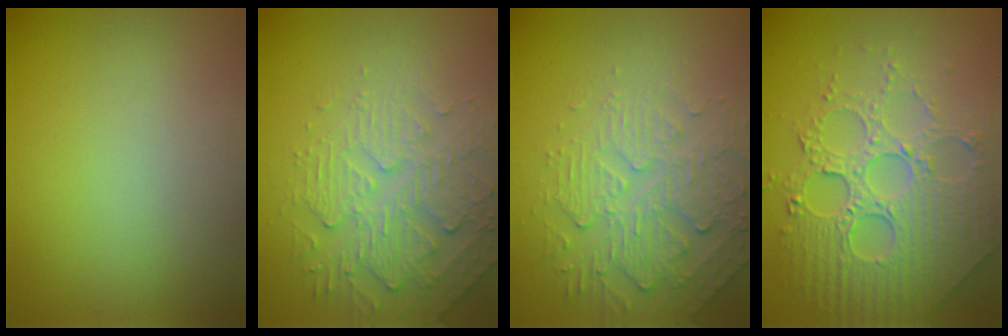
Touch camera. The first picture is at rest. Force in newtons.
{"total": 4.8, "press": 3.5, "slide": 3.3}
{"total": 4.8, "press": 3.5, "slide": 3.3}
{"total": 8.1, "press": 6.0, "slide": 5.5}